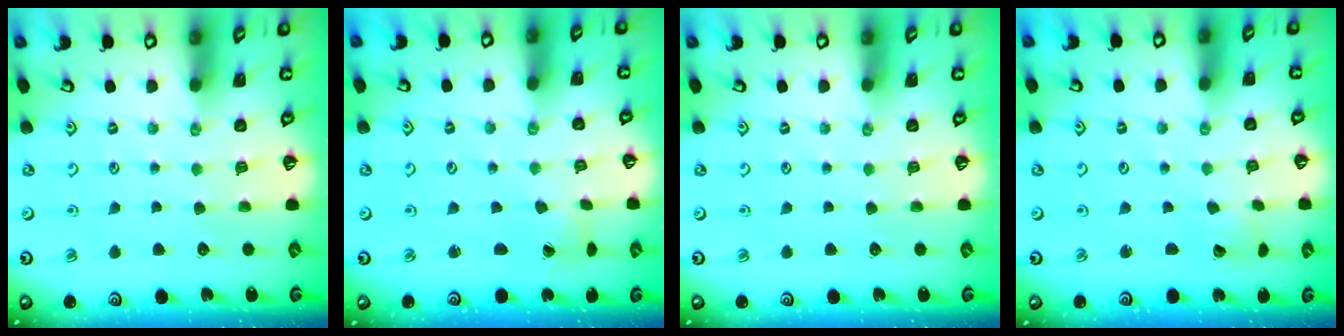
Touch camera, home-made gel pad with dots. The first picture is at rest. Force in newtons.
{"total": 1.6, "press": 1.6, "slide": 0.3}
{"total": 0.0}
{"total": 2.4, "press": 2.4, "slide": 0.3}